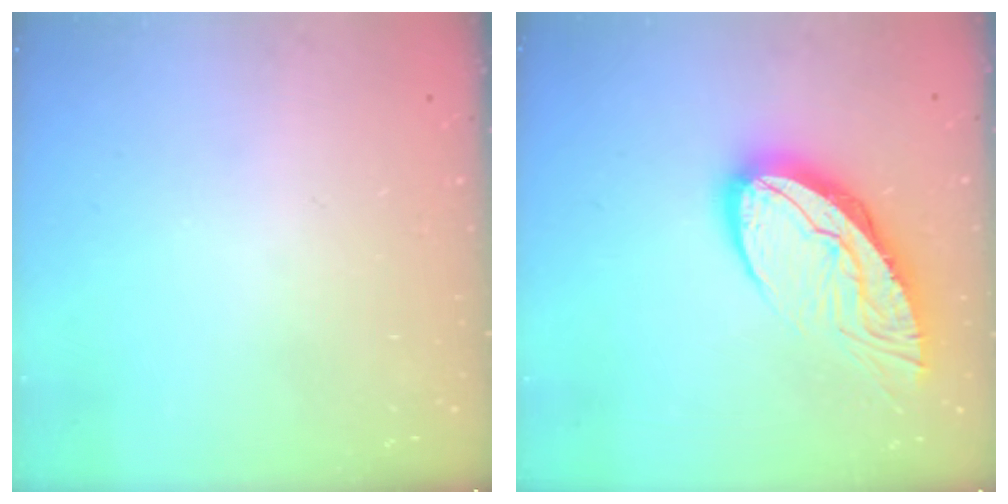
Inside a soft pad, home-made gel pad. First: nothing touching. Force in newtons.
{"total": 16.0, "press": 16.0, "slide": 1.5}